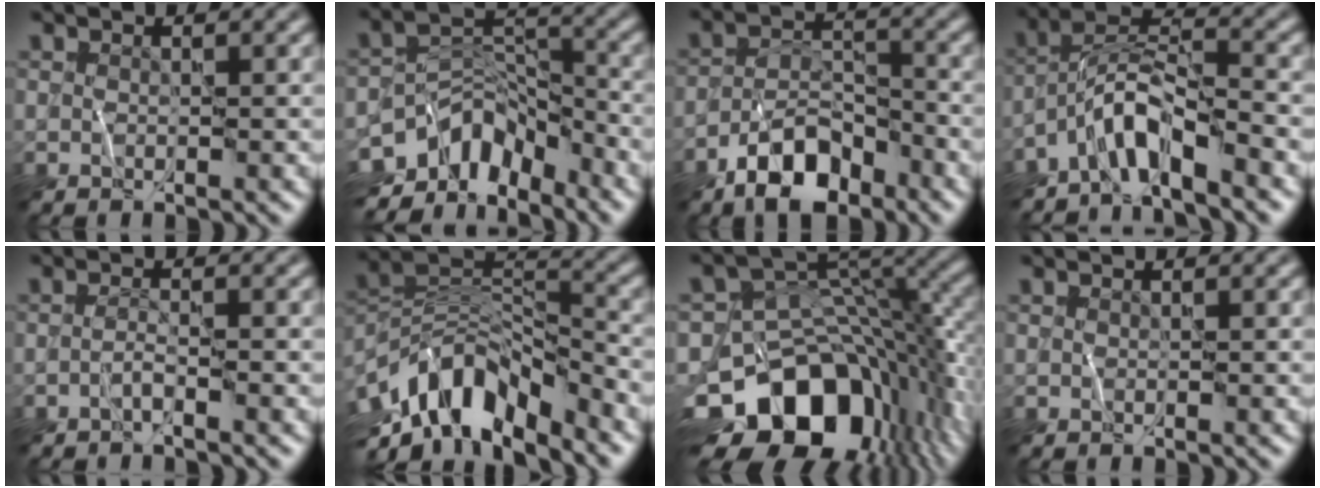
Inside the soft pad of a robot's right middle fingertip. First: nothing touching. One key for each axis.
{"total": 8.3, "fx": -5.3, "fy": 4.8, "fz": 4.2, "tx": -0.050, "ty": -0.004, "tz": -0.102}
{"total": 6.4, "fx": -4.3, "fy": 3.0, "fz": 3.7, "tx": -0.055, "ty": 0.002, "tz": -0.085}
{"total": 4.9, "fx": -3.8, "fy": 0.9, "fz": 3.0, "tx": -0.052, "ty": 0.009, "tz": -0.082}
{"total": 0.9, "fx": -0.7, "fy": -0.2, "fz": 0.6, "tx": -0.012, "ty": 0.006, "tz": -0.017}
{"total": 10.5, "fx": -6.2, "fy": 4.6, "fz": 7.1, "tx": -0.118, "ty": 0.005, "tz": -0.125}
{"total": 15.3, "fx": -6.5, "fy": 10.1, "fz": 9.4, "tx": -0.161, "ty": -0.010, "tz": -0.105}
{"total": 0.0}